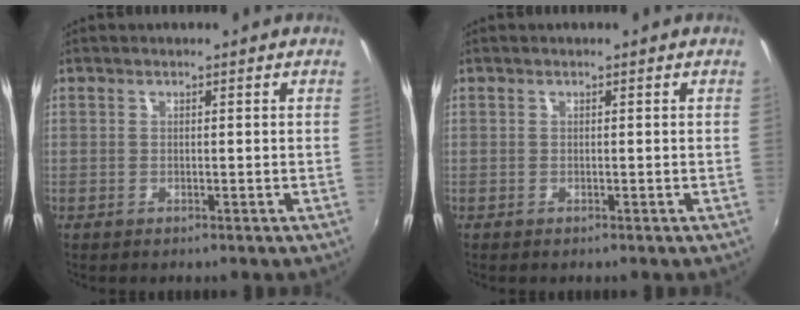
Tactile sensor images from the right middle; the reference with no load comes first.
{"total": 0.0}